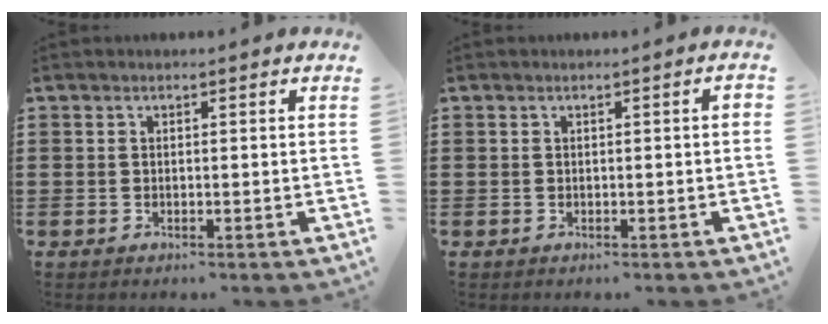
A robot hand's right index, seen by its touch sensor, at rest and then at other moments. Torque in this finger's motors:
{"motor_torque": [0.34, -0.21, 0.00, 0.03]}